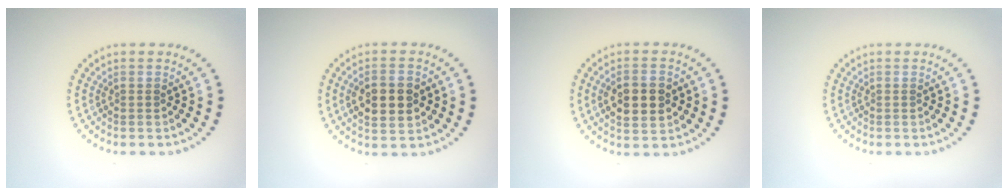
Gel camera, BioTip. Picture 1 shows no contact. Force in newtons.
{"total": 4.4, "press": 4.4, "slide": 0.3}
{"total": 4.4, "press": 4.4, "slide": 0.3}
{"total": 0.0}